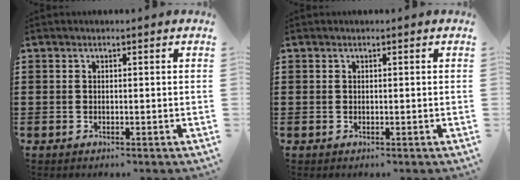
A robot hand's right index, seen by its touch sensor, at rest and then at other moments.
{"total": 0.0}